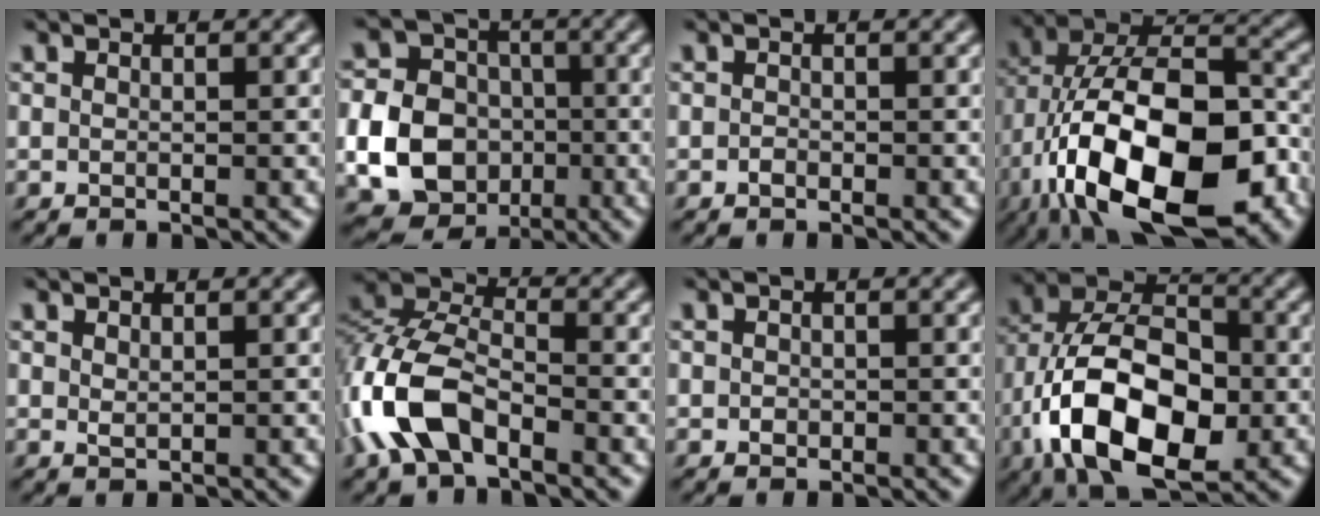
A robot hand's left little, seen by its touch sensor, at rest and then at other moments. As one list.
[{"total": 10.5, "force": [-2.4, 8.9, 4.9], "torque": [-0.091, -0.027, -0.065]}, {"total": 0.6, "force": [-0.4, 0.3, 0.3], "torque": [-0.007, 0.000, -0.010]}, {"total": 17.8, "force": [-7.6, 8.4, 13.7], "torque": [-0.228, -0.003, -0.131]}, {"total": 0.6, "force": [0.2, 0.3, 0.5], "torque": [-0.015, -0.002, 0.009]}, {"total": 8.0, "force": [-3.9, 4.0, 5.7], "torque": [-0.131, 0.014, -0.089]}, {"total": 0.6, "force": [-0.1, 0.5, 0.3], "torque": [-0.004, -0.001, -0.005]}, {"total": 13.5, "force": [-4.6, 7.5, 10.3], "torque": [-0.185, 0.000, -0.093]}]